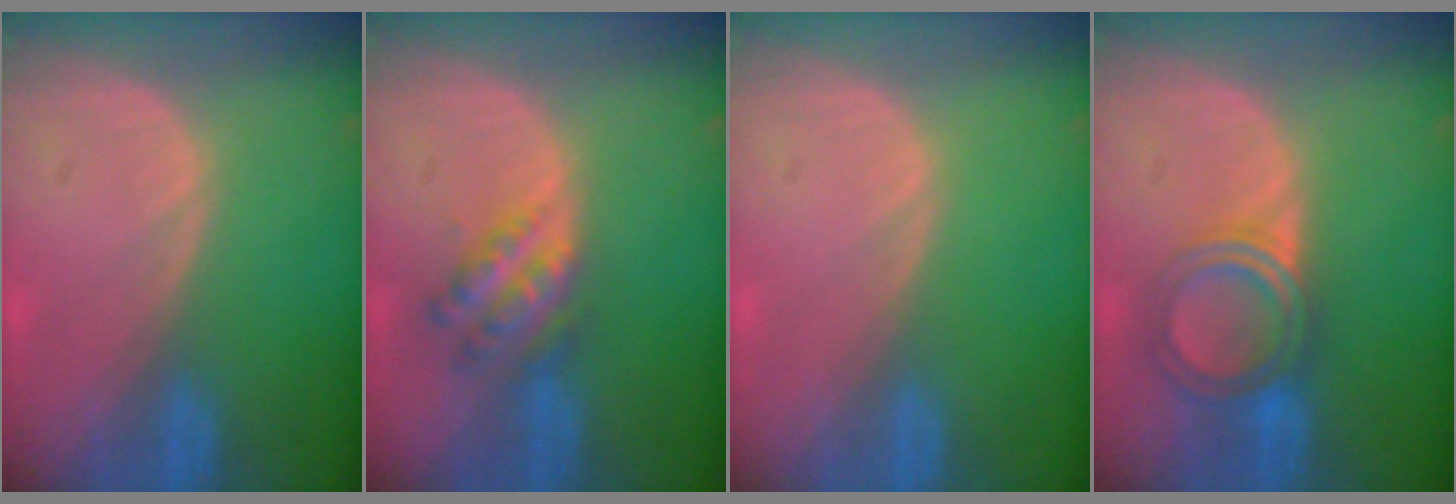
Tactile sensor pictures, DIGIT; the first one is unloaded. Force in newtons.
{"total": 5.9, "press": 5.2, "slide": 2.8}
{"total": 0.0}
{"total": 5.7, "press": 5.6, "slide": 1.1}